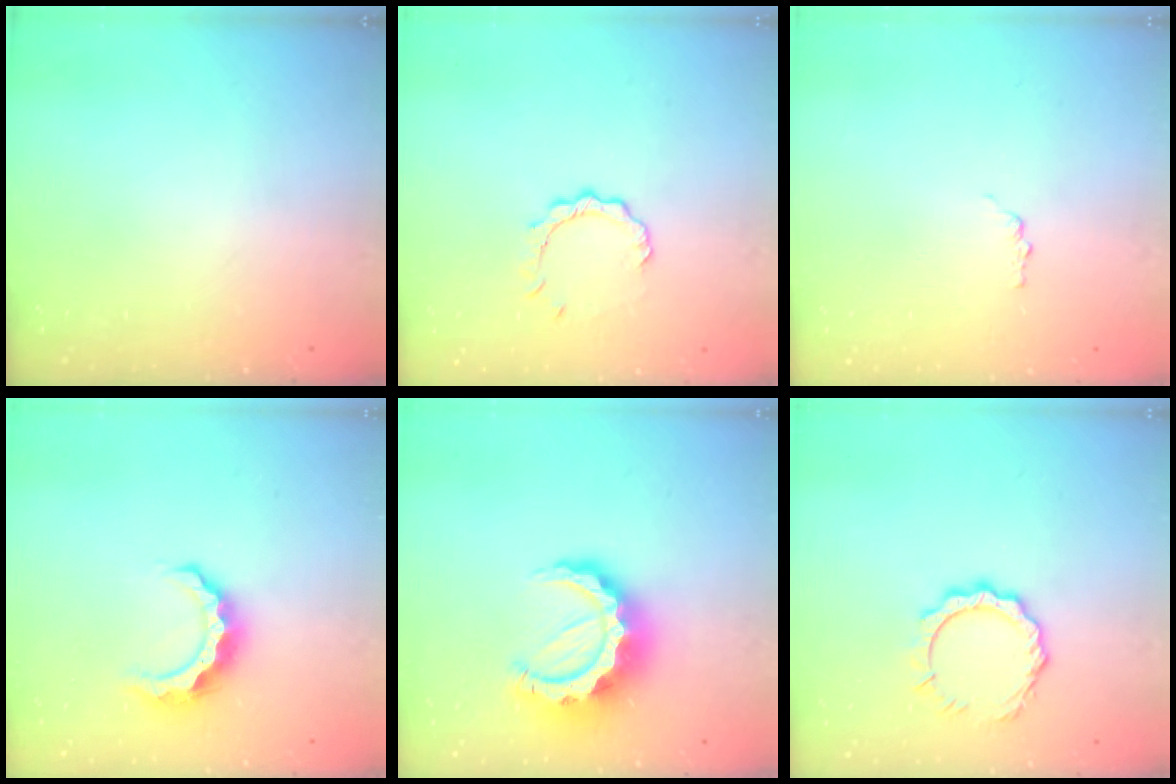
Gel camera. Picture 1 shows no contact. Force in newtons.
{"total": 3.8, "press": 3.8, "slide": 0.2}
{"total": 0.8, "press": 0.8, "slide": 0.1}
{"total": 8.9, "press": 8.9, "slide": 0.9}
{"total": 14.0, "press": 13.9, "slide": 1.3}
{"total": 9.1, "press": 9.1, "slide": 0.7}